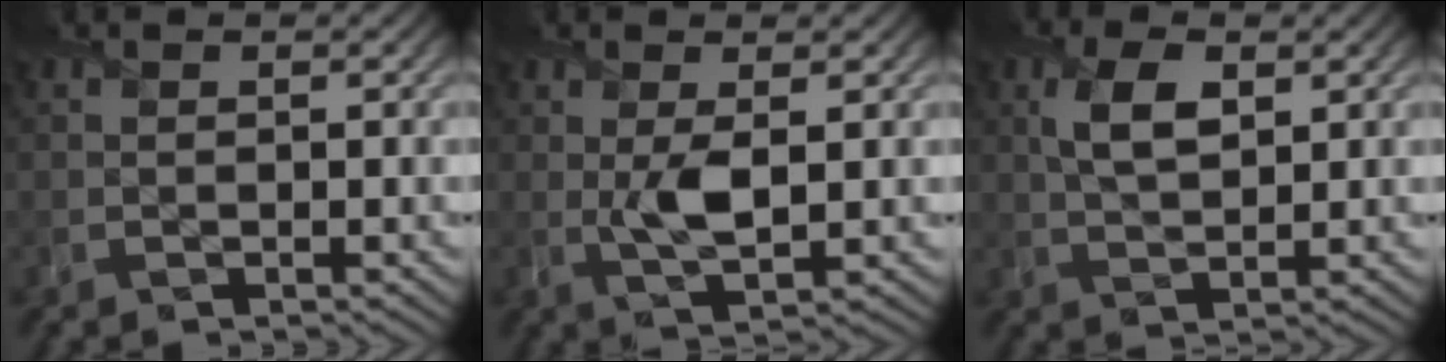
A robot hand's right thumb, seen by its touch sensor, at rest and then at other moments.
{"total": 3.1, "force": [0.7, 1.0, 2.9], "torque": [-0.056, -0.003, 0.016]}
{"total": 4.9, "force": [1.7, 2.5, 3.8], "torque": [-0.090, 0.003, 0.032]}